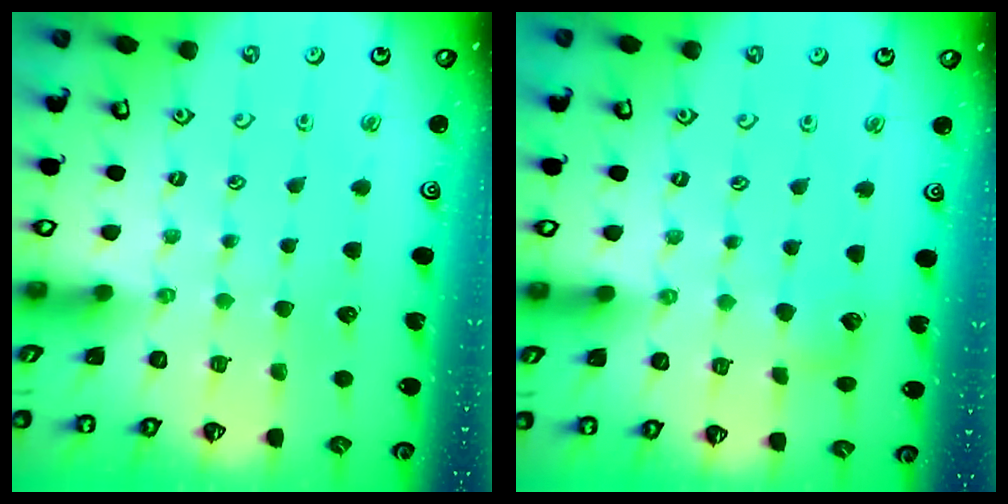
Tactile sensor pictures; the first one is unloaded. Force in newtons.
{"total": 4.1, "press": 4.0, "slide": 0.5}